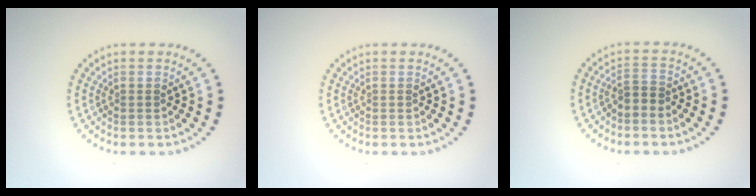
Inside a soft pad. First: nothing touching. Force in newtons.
{"total": 0.0}
{"total": 1.7, "press": 1.4, "slide": 0.9}